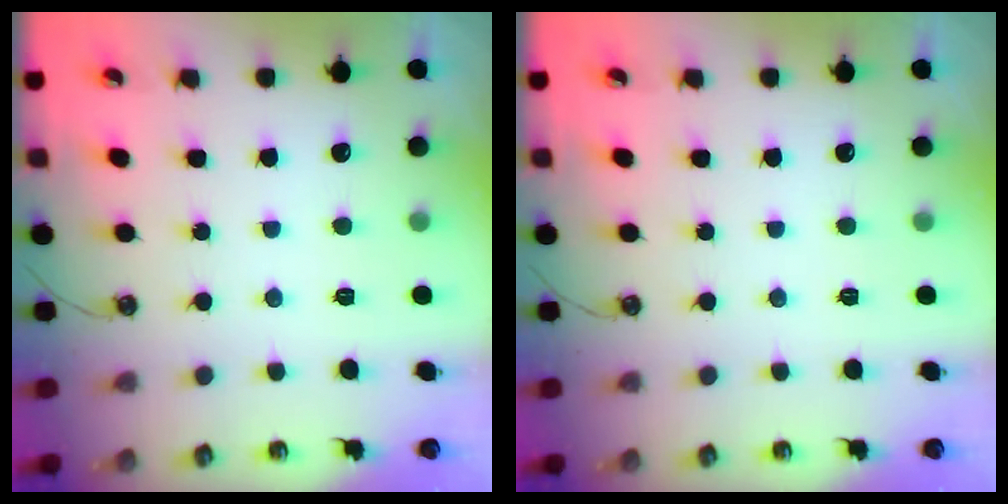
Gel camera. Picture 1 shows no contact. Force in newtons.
{"total": 0.0}